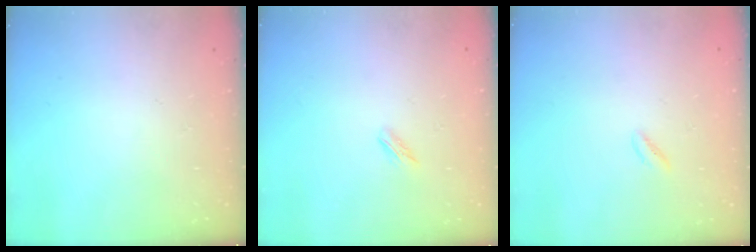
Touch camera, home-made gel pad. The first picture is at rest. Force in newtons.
{"total": 1.7, "press": 1.5, "slide": 0.6}
{"total": 0.6, "press": 0.3, "slide": 0.6}